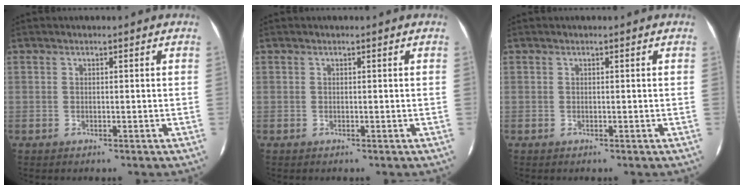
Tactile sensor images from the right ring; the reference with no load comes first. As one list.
[{"total": 0.0}, {"total": 0.0}]